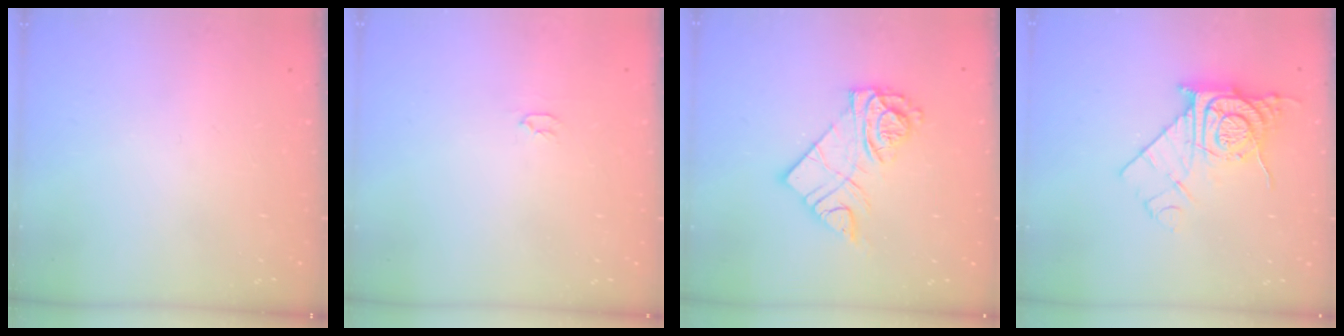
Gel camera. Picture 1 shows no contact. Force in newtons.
{"total": 2.0, "press": 2.0, "slide": 0.3}
{"total": 12.4, "press": 12.4, "slide": 0.9}
{"total": 12.4, "press": 12.3, "slide": 0.9}